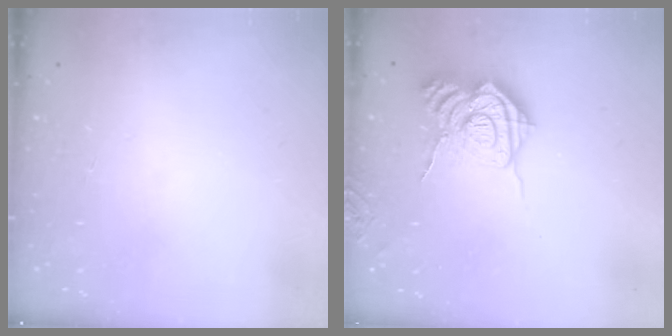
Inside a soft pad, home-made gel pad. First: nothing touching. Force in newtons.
{"total": 15.7, "press": 15.6, "slide": 1.9}